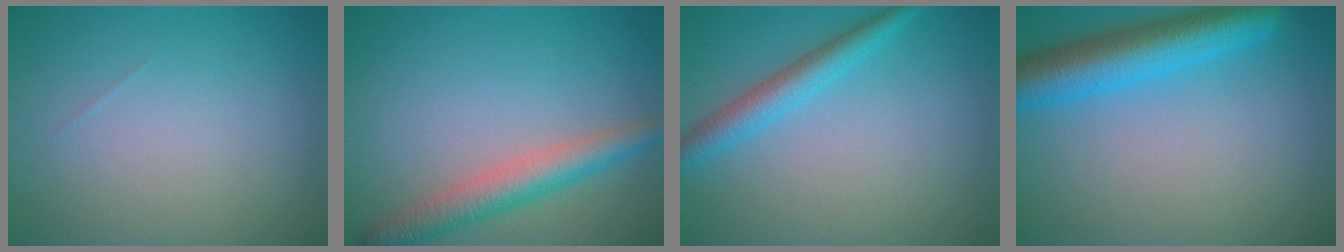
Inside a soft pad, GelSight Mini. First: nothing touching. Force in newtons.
{"total": 4.2, "press": 4.2, "slide": 0.1}
{"total": 3.1, "press": 3.1, "slide": 0.1}
{"total": 6.7, "press": 6.7, "slide": 0.2}